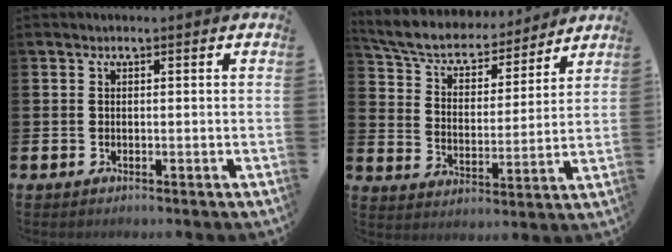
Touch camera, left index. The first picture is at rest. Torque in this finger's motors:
{"motor_torque": [0.37, -0.57, 0.54, 0.06]}